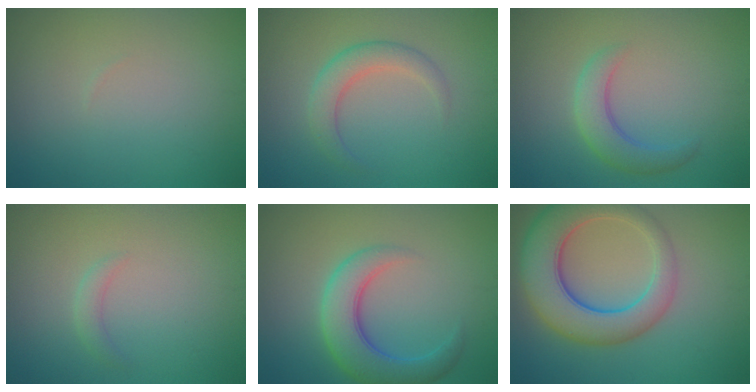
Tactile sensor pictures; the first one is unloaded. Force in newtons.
{"total": 2.8, "press": 2.8, "slide": 0.1}
{"total": 3.3, "press": 3.3, "slide": 0.2}
{"total": 1.1, "press": 1.1, "slide": 0.1}
{"total": 5.9, "press": 5.9, "slide": 0.2}
{"total": 8.6, "press": 8.6, "slide": 0.6}